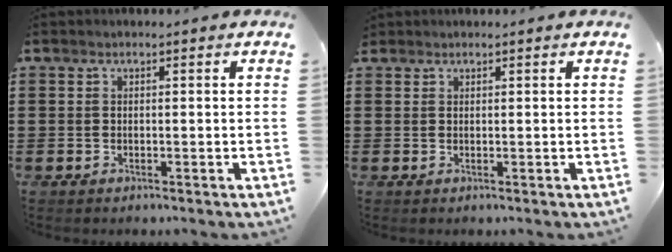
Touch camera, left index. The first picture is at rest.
{"total": 0.7, "force": [0.6, 0.3, 0.1], "torque": [-0.005, 0.000, 0.012]}